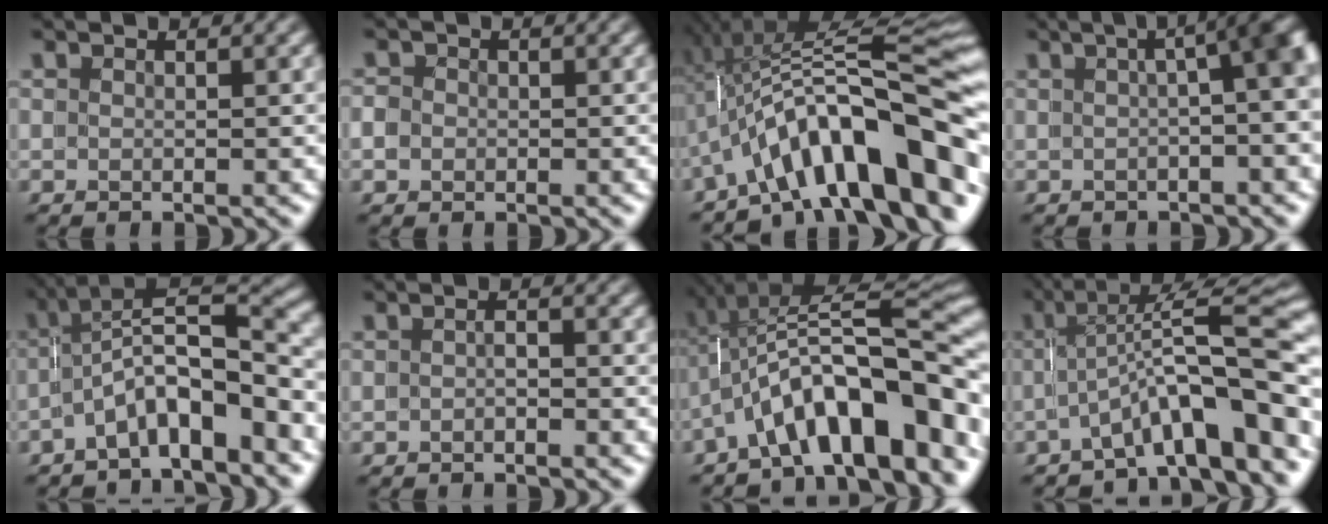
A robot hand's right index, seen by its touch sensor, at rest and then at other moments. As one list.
[{"total": 2.1, "force": [-0.7, 1.9, 0.5], "torque": [-0.018, -0.004, -0.016]}, {"total": 14.3, "force": [-1.4, 5.5, 13.2], "torque": [-0.200, 0.012, -0.015]}, {"total": 6.5, "force": [0.3, 1.5, 6.3], "torque": [-0.051, 0.024, 0.000]}, {"total": 8.2, "force": [-2.5, 3.8, 6.8], "torque": [-0.088, -0.003, -0.039]}, {"total": 1.0, "force": [-0.7, 0.4, 0.6], "torque": [-0.007, 0.002, -0.015]}, {"total": 10.0, "force": [-1.8, 3.8, 9.1], "torque": [-0.142, 0.004, -0.027]}, {"total": 9.3, "force": [-2.5, 2.4, 8.6], "torque": [-0.119, -0.004, -0.028]}]